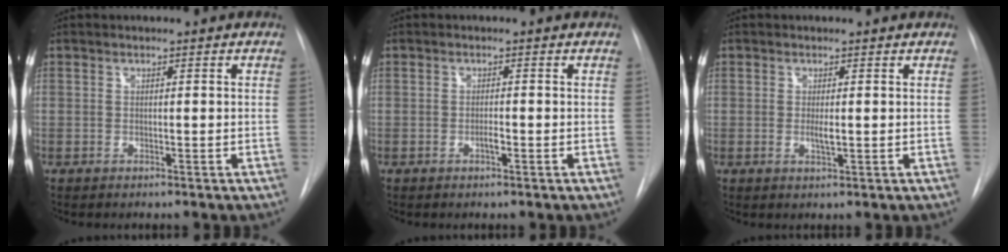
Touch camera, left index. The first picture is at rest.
{"total": 1.4, "force": [-1.2, 0.1, 0.7], "torque": [-0.011, -0.005, -0.021]}
{"total": 1.6, "force": [-0.6, 0.3, 1.5], "torque": [-0.027, -0.008, -0.010]}